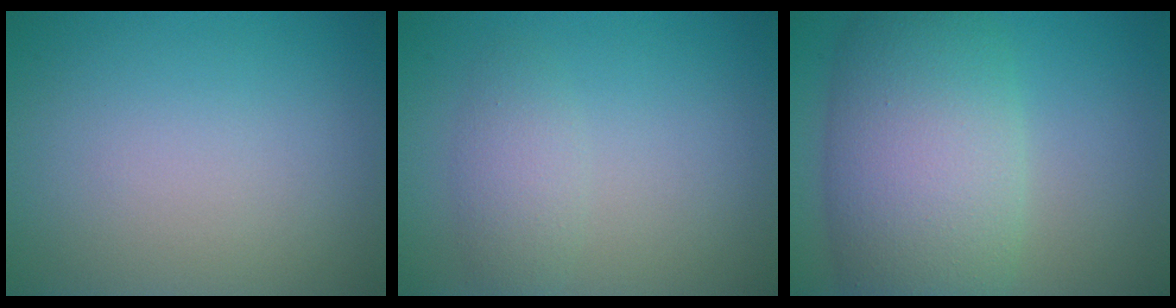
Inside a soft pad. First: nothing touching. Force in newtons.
{"total": 2.2, "press": 2.2, "slide": 0.1}
{"total": 10.2, "press": 10.2, "slide": 0.0}